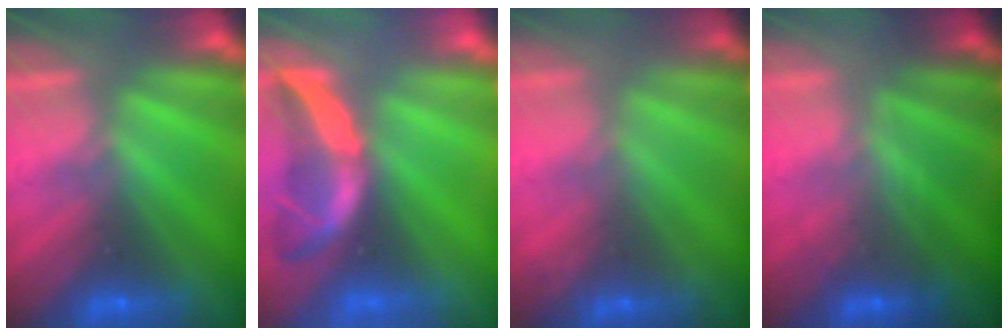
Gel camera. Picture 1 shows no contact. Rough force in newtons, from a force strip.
{"total": 1.8}
{"total": 1.8}
{"total": 2.0}